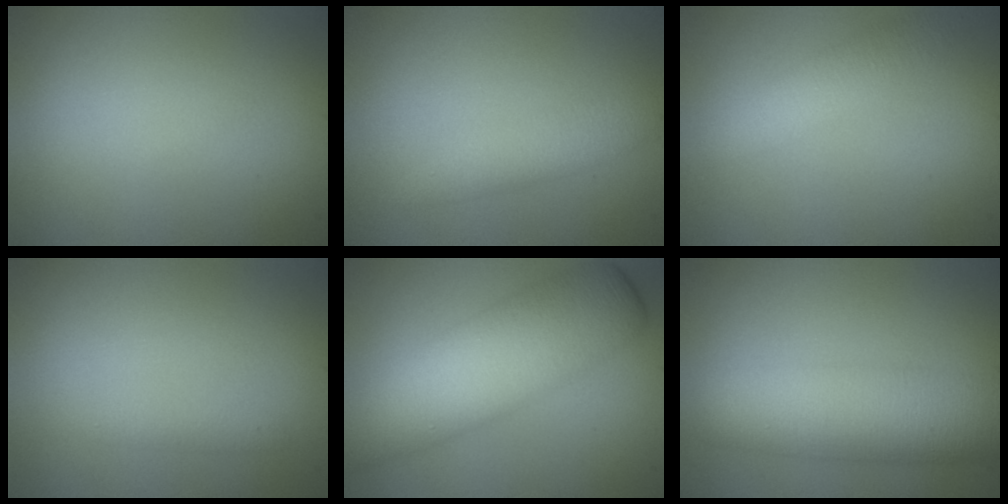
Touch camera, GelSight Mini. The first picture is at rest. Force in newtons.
{"total": 2.1, "press": 2.1, "slide": 0.0}
{"total": 2.9, "press": 2.9, "slide": 0.1}
{"total": 0.8, "press": 0.8, "slide": 0.1}
{"total": 9.2, "press": 9.2, "slide": 0.3}
{"total": 7.9, "press": 7.9, "slide": 0.1}